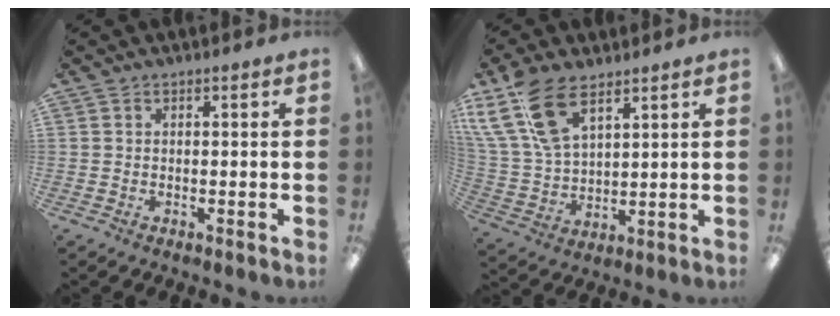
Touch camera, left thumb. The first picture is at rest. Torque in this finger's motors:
{"motor_torque": [2.12, 2.07, 1.64, -1.13, 0.21]}